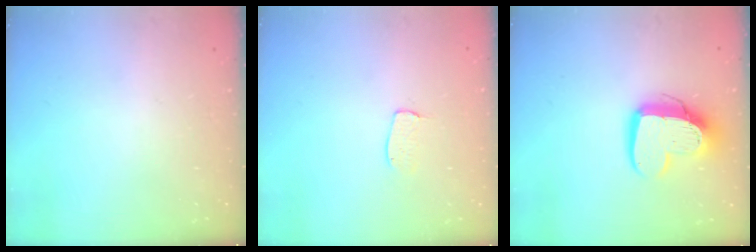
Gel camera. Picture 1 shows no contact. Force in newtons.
{"total": 5.8, "press": 5.8, "slide": 0.2}
{"total": 13.5, "press": 13.5, "slide": 1.1}